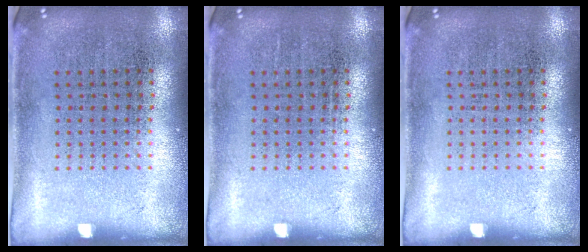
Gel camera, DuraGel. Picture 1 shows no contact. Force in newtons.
{"total": 0.0}
{"total": 0.0}